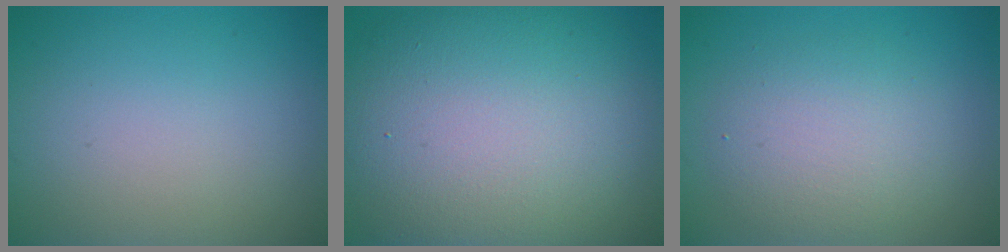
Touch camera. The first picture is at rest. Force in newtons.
{"total": 15.2, "press": 15.1, "slide": 1.1}
{"total": 4.2, "press": 4.2, "slide": 0.2}